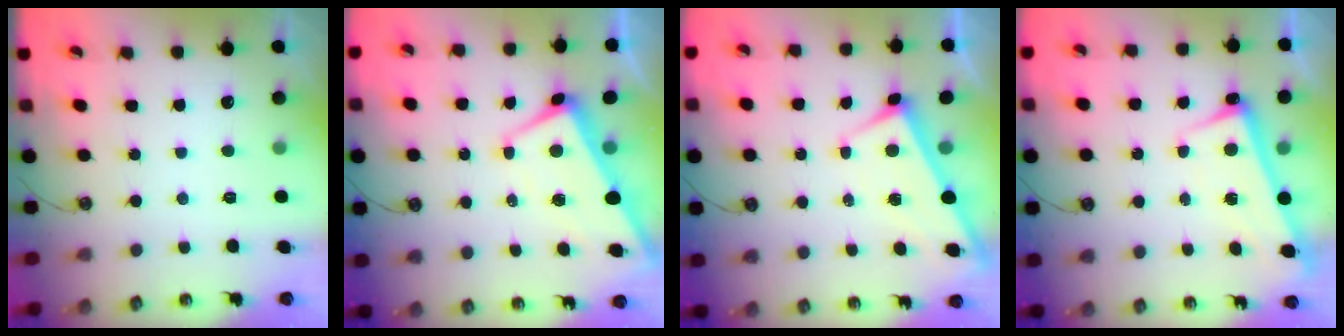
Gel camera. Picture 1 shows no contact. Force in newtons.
{"total": 1.5, "press": 1.4, "slide": 0.7}
{"total": 3.1, "press": 3.1, "slide": 0.1}
{"total": 1.0, "press": 0.6, "slide": 0.8}